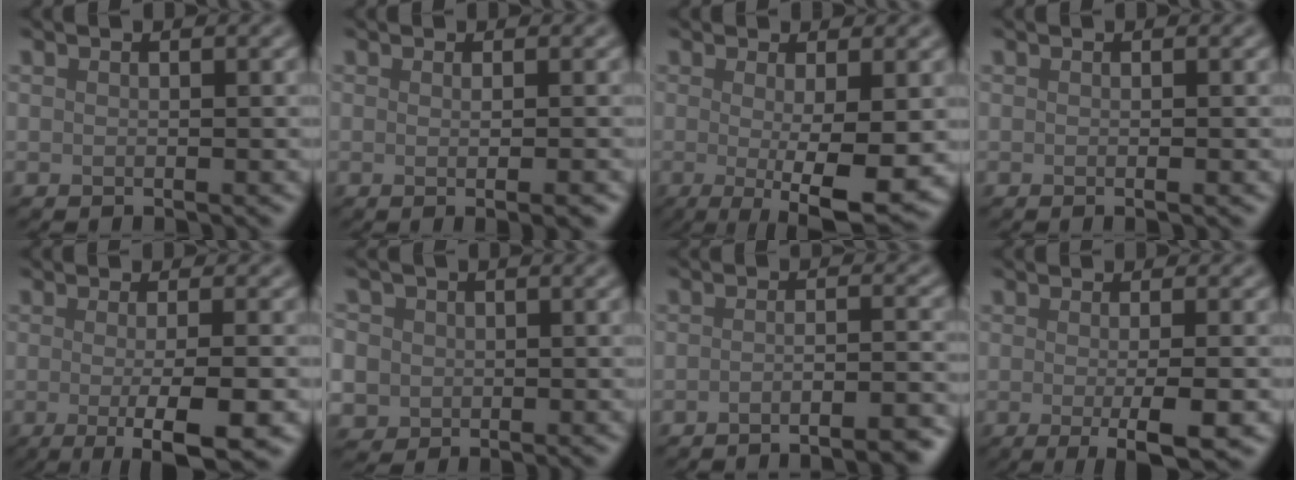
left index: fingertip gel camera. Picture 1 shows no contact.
{"total": 2.8, "force": [-0.3, 0.8, 2.6], "torque": [-0.017, 0.002, -0.003]}
{"total": 7.4, "force": [-1.2, 1.6, 7.1], "torque": [-0.100, -0.018, -0.016]}
{"total": 1.0, "force": [-0.2, 0.3, 0.9], "torque": [-0.006, -0.001, -0.004]}
{"total": 6.7, "force": [-1.8, 1.6, 6.3], "torque": [-0.086, -0.012, -0.025]}
{"total": 6.3, "force": [0.0, 5.9, 2.2], "torque": [-0.050, 0.022, -0.022]}
{"total": 4.9, "force": [-3.6, 1.1, 3.2], "torque": [-0.038, 0.008, -0.051]}
{"total": 5.3, "force": [-1.2, 1.2, 5.0], "torque": [-0.068, -0.009, -0.017]}